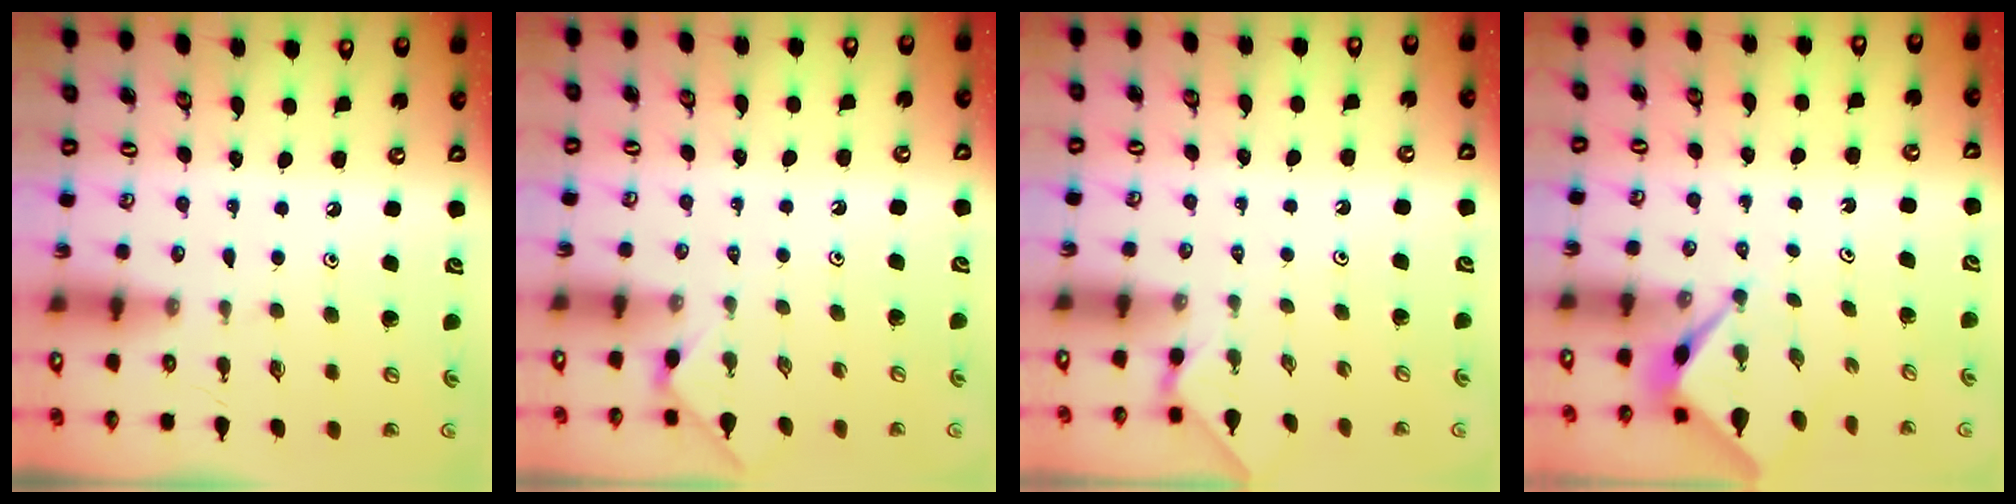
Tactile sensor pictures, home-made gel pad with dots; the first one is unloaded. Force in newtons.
{"total": 1.8, "press": 1.7, "slide": 0.4}
{"total": 0.0}
{"total": 2.7, "press": 2.7, "slide": 0.0}